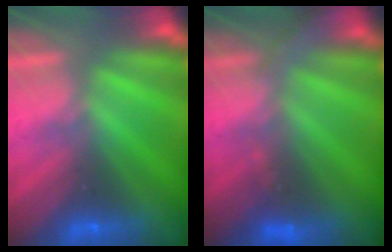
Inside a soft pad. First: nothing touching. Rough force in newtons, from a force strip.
{"total": 2.8}